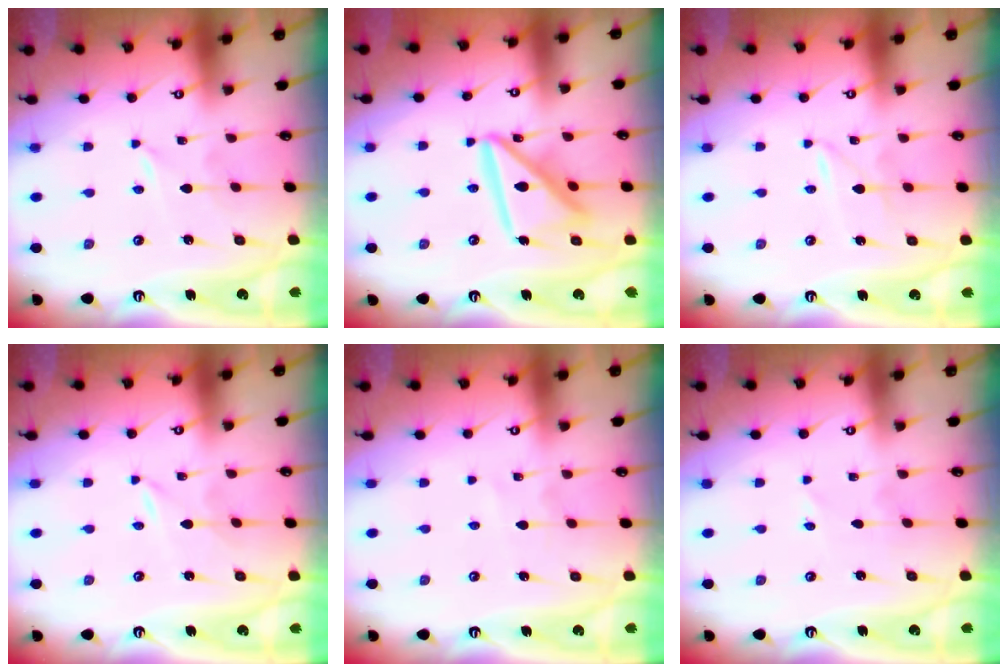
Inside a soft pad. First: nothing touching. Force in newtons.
{"total": 15.0, "press": 14.9, "slide": 1.6}
{"total": 2.7, "press": 2.7, "slide": 0.2}
{"total": 0.0}
{"total": 2.6, "press": 2.6, "slide": 0.3}
{"total": 1.7, "press": 1.6, "slide": 0.3}